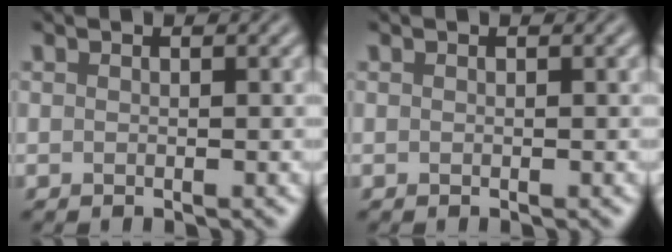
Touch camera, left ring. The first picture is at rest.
{"total": 0.0}